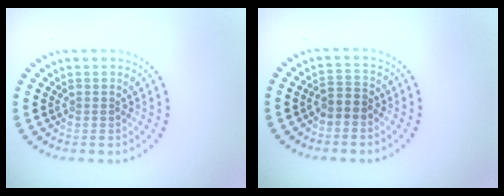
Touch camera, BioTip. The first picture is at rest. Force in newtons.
{"total": 1.6, "press": 1.4, "slide": 0.9}